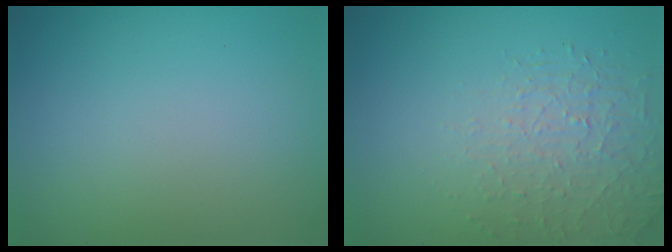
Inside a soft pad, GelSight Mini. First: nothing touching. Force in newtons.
{"total": 1.6, "press": 1.0, "slide": 1.2}